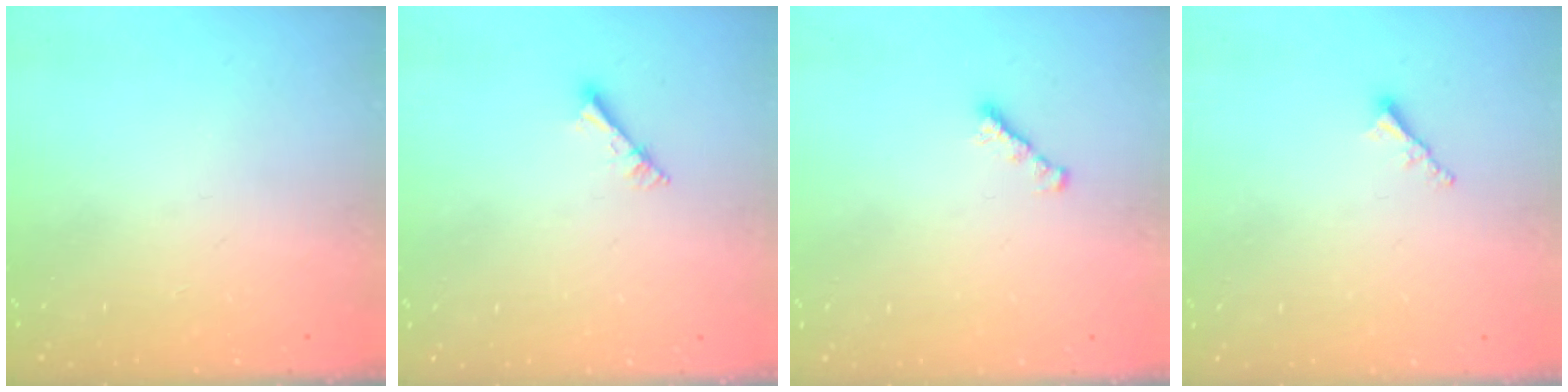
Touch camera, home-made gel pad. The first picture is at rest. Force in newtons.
{"total": 3.0, "press": 3.0, "slide": 0.3}
{"total": 1.6, "press": 1.5, "slide": 0.5}
{"total": 2.0, "press": 2.0, "slide": 0.5}